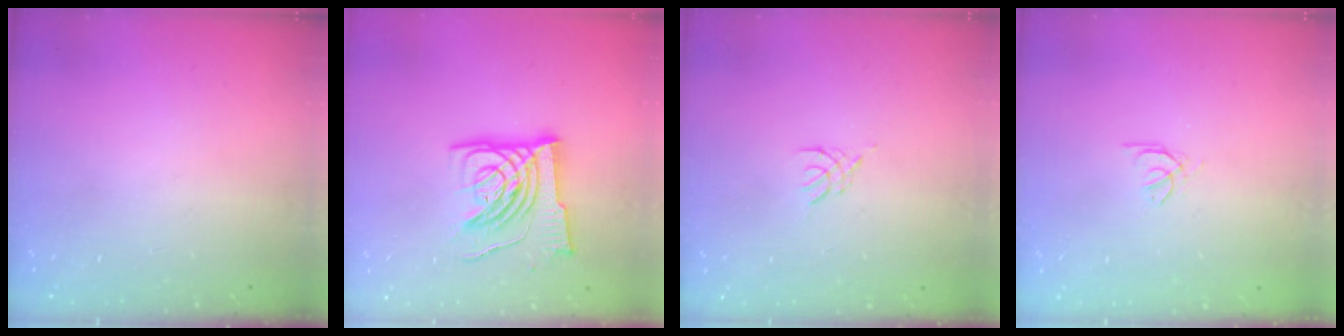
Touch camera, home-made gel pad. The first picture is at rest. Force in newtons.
{"total": 12.4, "press": 12.2, "slide": 2.0}
{"total": 2.6, "press": 2.5, "slide": 0.6}
{"total": 0.6, "press": 0.4, "slide": 0.3}